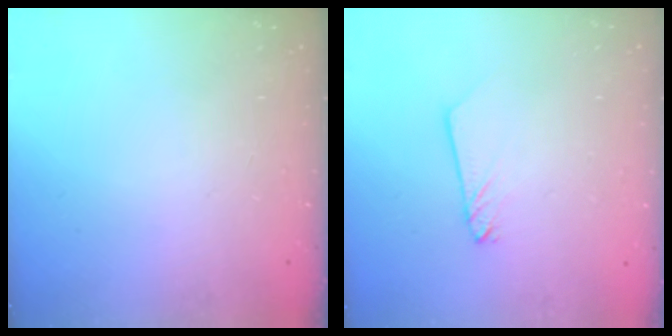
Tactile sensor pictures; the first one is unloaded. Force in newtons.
{"total": 2.1, "press": 2.1, "slide": 0.2}